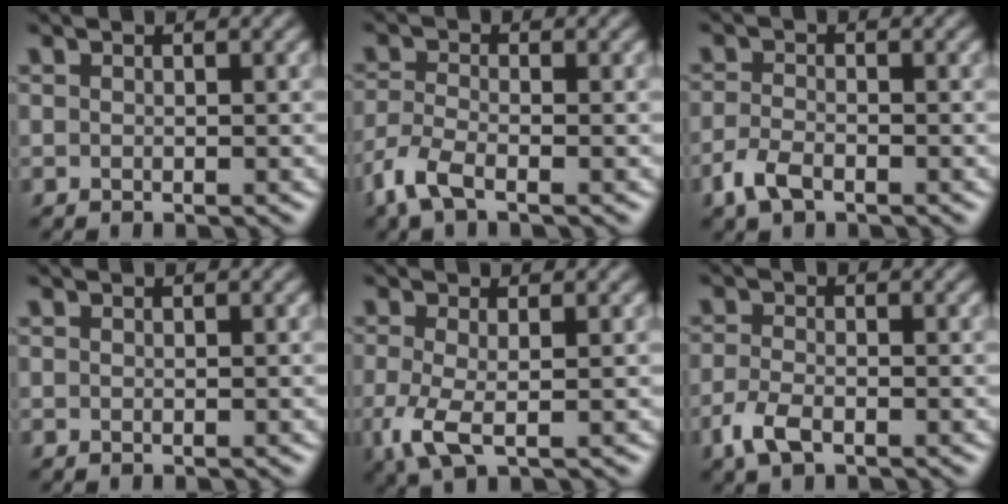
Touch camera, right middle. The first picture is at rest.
{"total": 3.4, "force": [-2.3, 1.1, 2.3], "torque": [-0.060, -0.008, -0.059]}
{"total": 2.6, "force": [-1.7, 1.2, 1.6], "torque": [-0.040, -0.001, -0.040]}
{"total": 0.0}
{"total": 3.5, "force": [-0.8, 1.2, 3.2], "torque": [-0.083, -0.009, -0.019]}
{"total": 2.7, "force": [-1.6, 1.2, 1.9], "torque": [-0.049, -0.003, -0.038]}